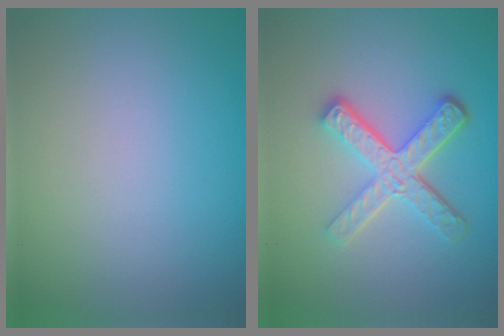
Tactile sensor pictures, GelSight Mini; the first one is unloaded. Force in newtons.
{"total": 4.7, "press": 3.5, "slide": 3.2}